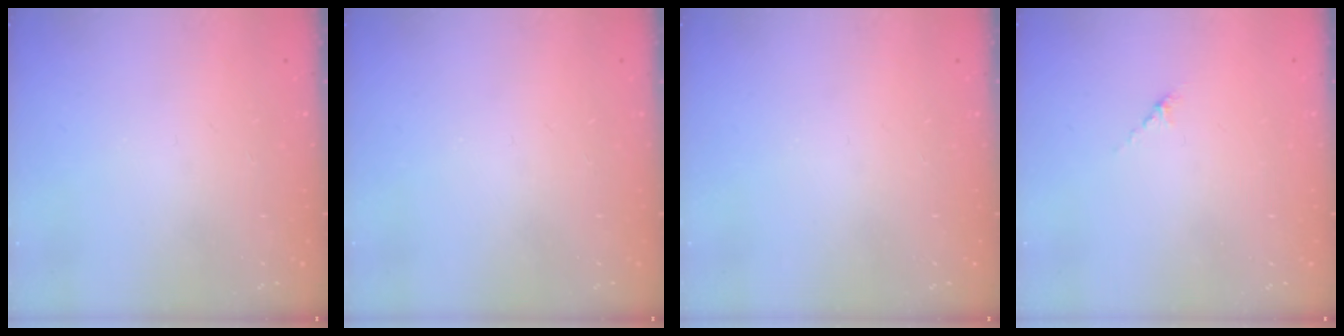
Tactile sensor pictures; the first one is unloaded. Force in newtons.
{"total": 0.0}
{"total": 0.0}
{"total": 2.7, "press": 2.7, "slide": 0.7}